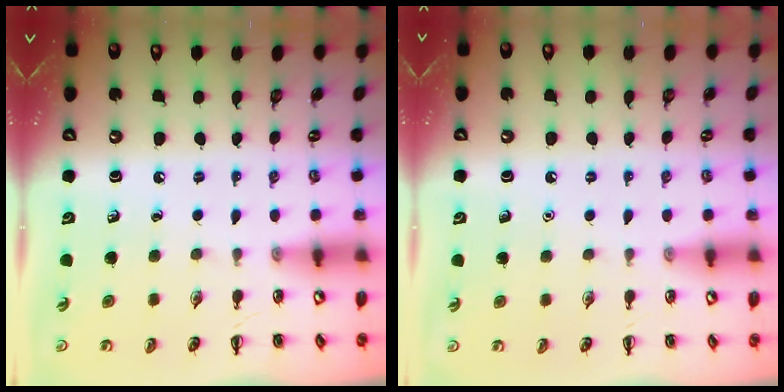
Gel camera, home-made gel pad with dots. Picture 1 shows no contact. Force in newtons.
{"total": 1.6, "press": 1.6, "slide": 0.1}